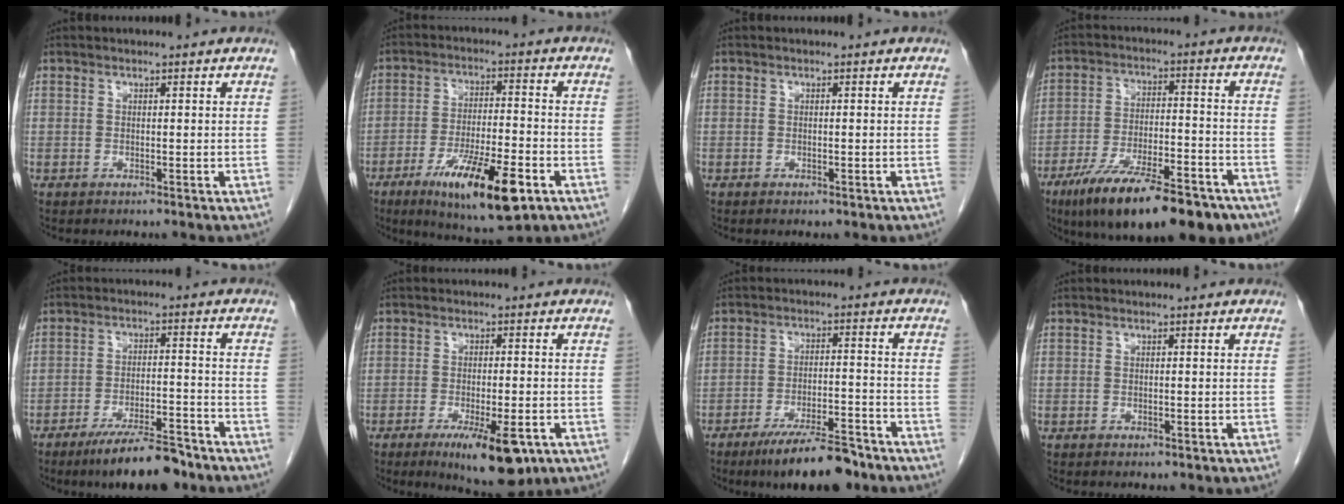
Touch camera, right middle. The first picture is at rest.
{"total": 14.2, "force": [-7.1, 2.7, 12.0], "torque": [-0.210, -0.021, -0.109]}
{"total": 0.6, "force": [-0.4, 0.2, 0.4], "torque": [-0.011, -0.002, -0.002]}
{"total": 19.4, "force": [-13.4, 5.1, 13.0], "torque": [-0.182, -0.011, -0.216]}
{"total": 10.1, "force": [-8.0, 1.7, 5.9], "torque": [-0.092, -0.013, -0.132]}
{"total": 10.2, "force": [-5.4, 2.4, 8.3], "torque": [-0.122, -0.018, -0.070]}
{"total": 10.9, "force": [-8.5, 2.1, 6.4], "torque": [-0.100, -0.012, -0.140]}
{"total": 0.9, "force": [-0.6, 0.4, 0.6], "torque": [-0.012, -0.002, -0.003]}